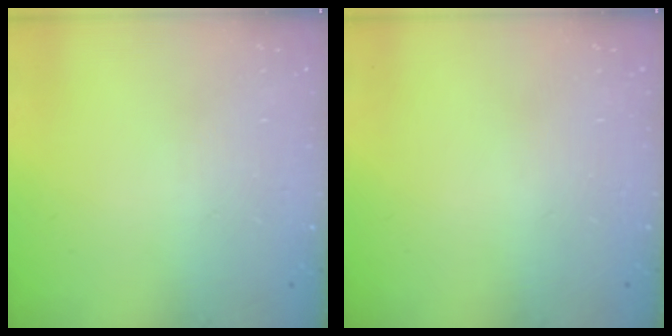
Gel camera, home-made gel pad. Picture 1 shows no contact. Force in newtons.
{"total": 0.0}